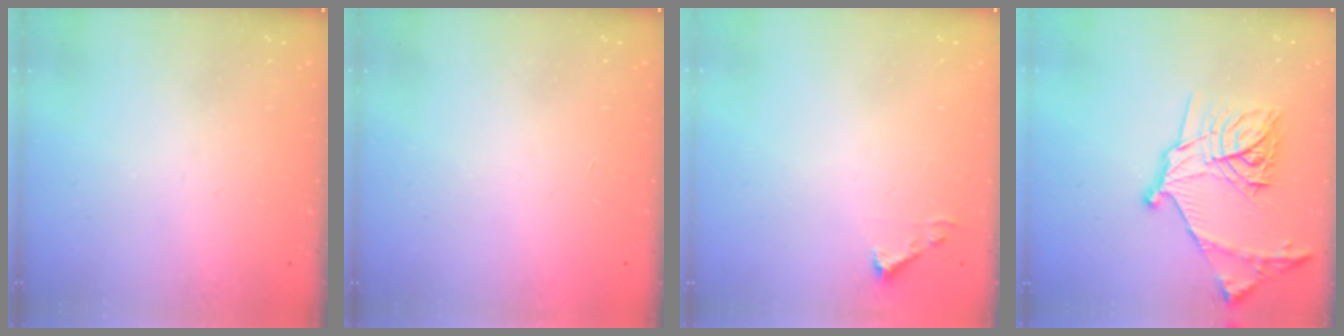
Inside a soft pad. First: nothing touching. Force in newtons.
{"total": 1.7, "press": 1.7, "slide": 0.1}
{"total": 3.7, "press": 3.7, "slide": 0.4}
{"total": 21.1, "press": 21.0, "slide": 1.2}